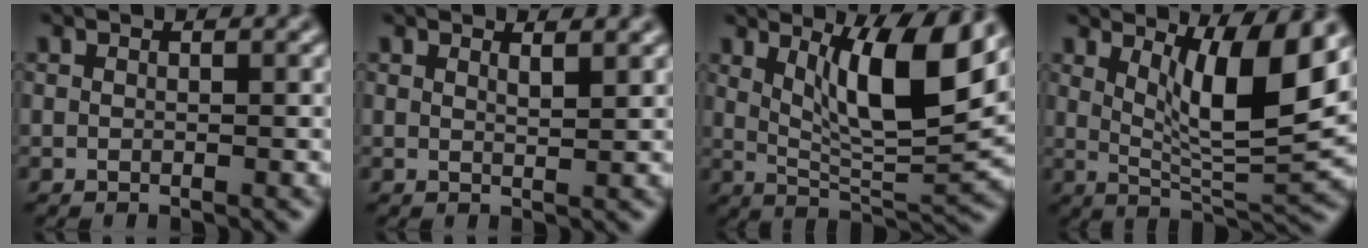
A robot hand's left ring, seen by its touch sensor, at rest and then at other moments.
{"total": 1.3, "force": [1.1, 0.3, 0.7], "torque": [-0.006, 0.001, 0.015]}
{"total": 9.0, "force": [3.7, 2.1, 7.9], "torque": [-0.123, -0.013, 0.068]}
{"total": 8.3, "force": [3.4, 1.8, 7.4], "torque": [-0.115, -0.014, 0.062]}